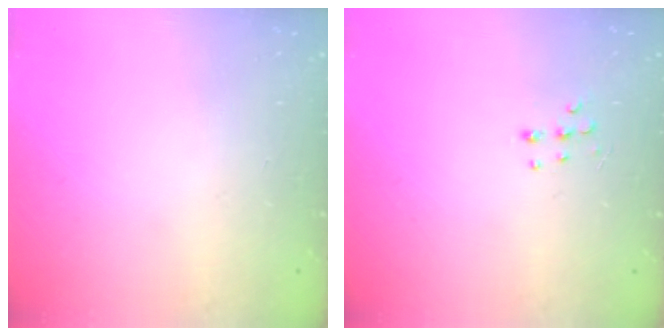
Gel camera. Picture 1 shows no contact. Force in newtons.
{"total": 5.2, "press": 5.2, "slide": 0.7}